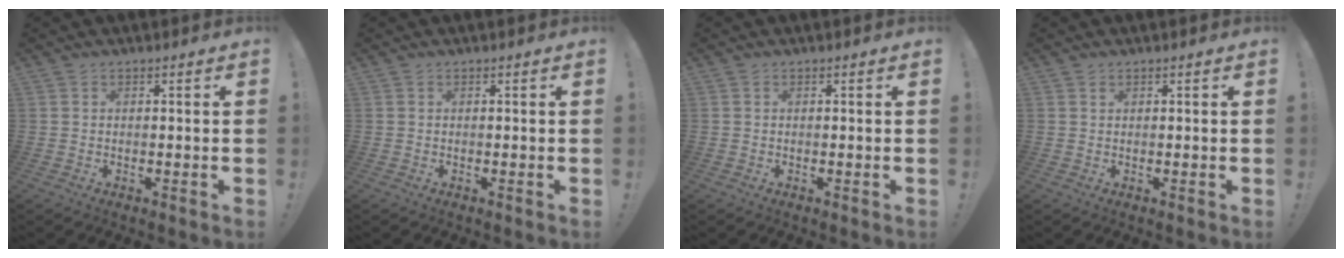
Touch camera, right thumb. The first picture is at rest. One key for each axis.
{"total": 0.0}
{"total": 0.0}
{"total": 0.6, "fx": 0.5, "fy": 0.3, "fz": 0.2, "tx": 0.003, "ty": -0.003, "tz": 0.008}